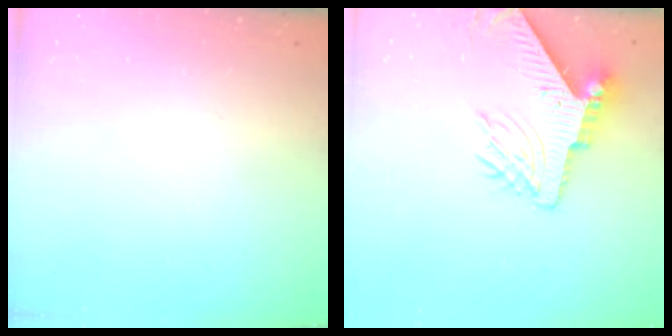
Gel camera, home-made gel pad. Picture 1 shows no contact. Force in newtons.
{"total": 9.5, "press": 9.4, "slide": 1.3}